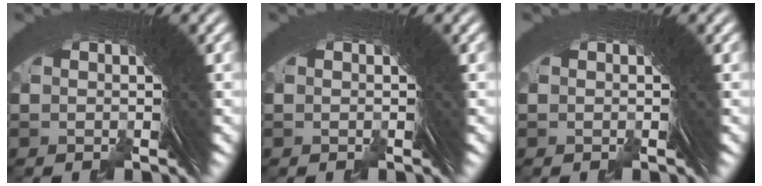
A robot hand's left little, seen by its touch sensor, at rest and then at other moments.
{"total": 0.0}
{"total": 0.0}